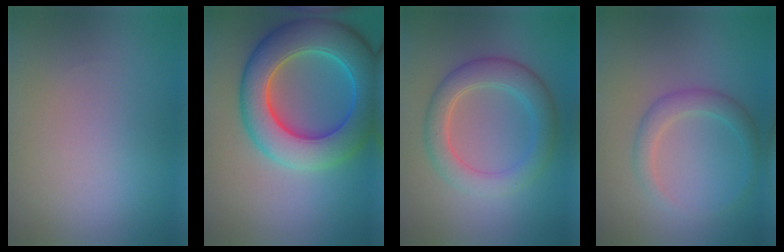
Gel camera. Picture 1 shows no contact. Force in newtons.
{"total": 10.1, "press": 10.1, "slide": 0.6}
{"total": 4.6, "press": 4.6, "slide": 0.3}
{"total": 2.3, "press": 2.3, "slide": 0.2}